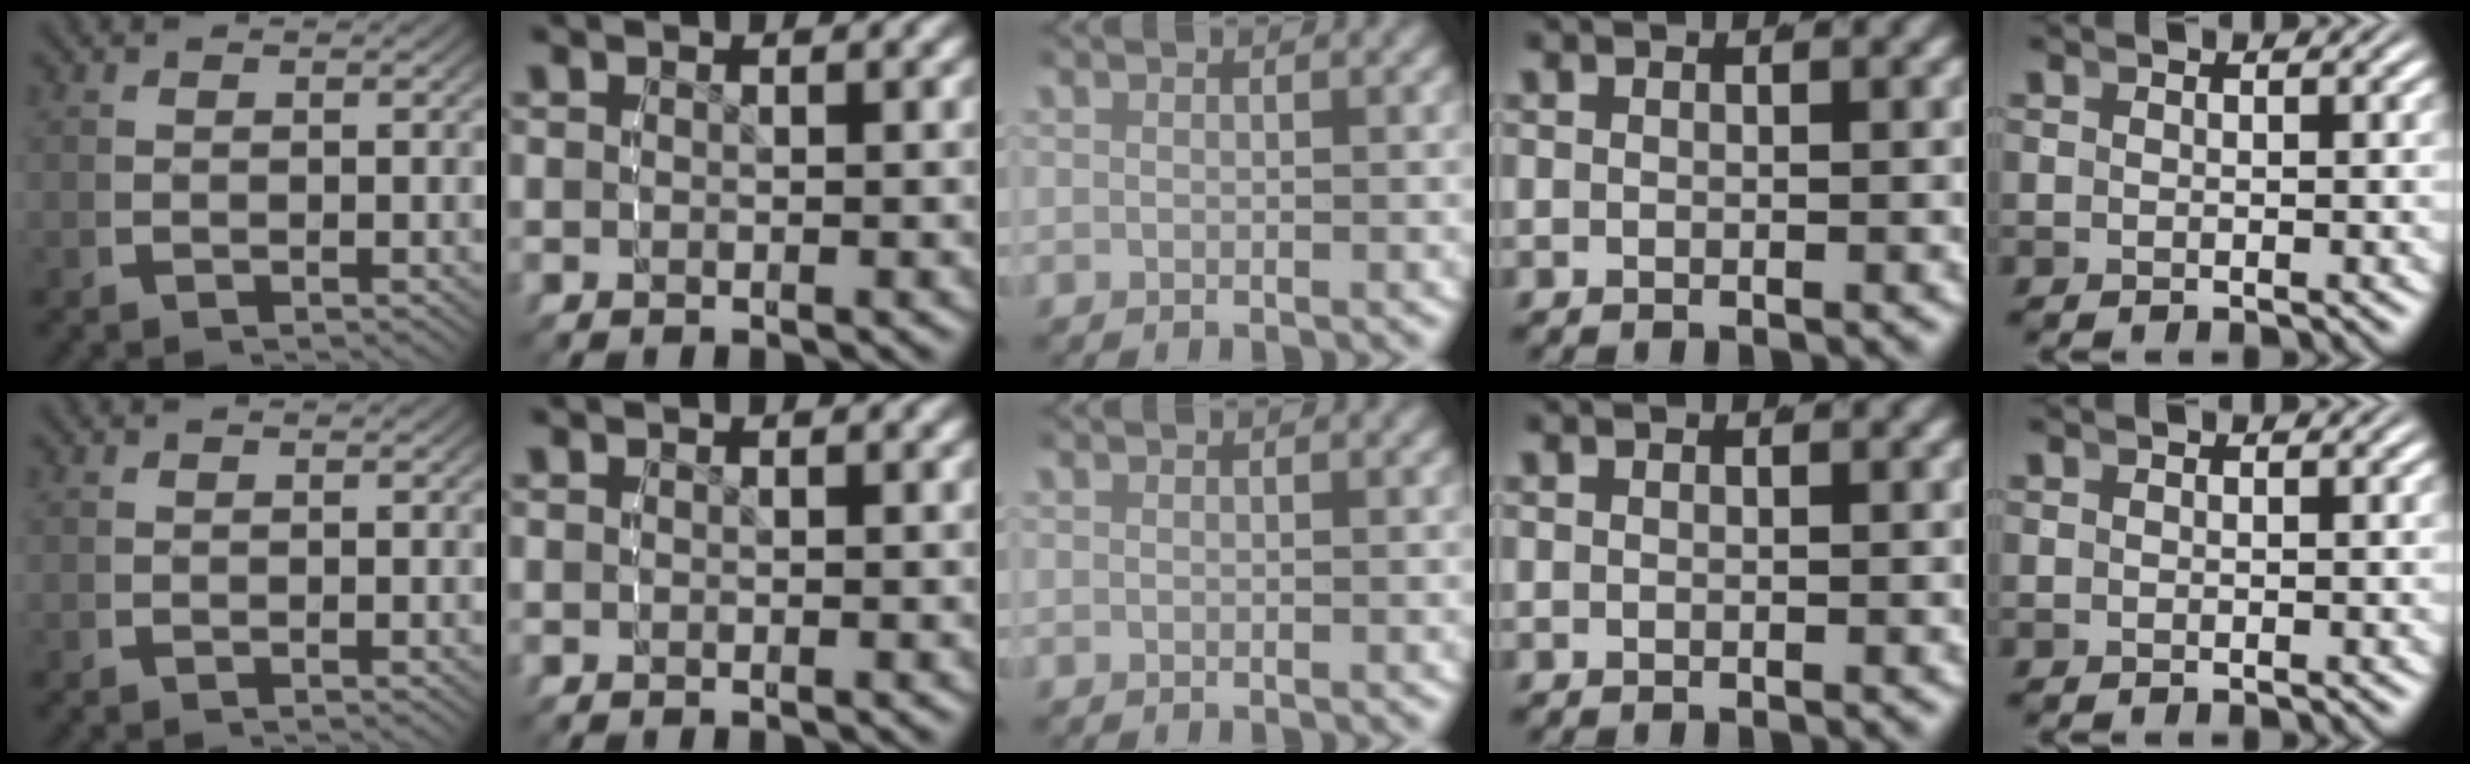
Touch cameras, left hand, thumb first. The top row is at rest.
{}